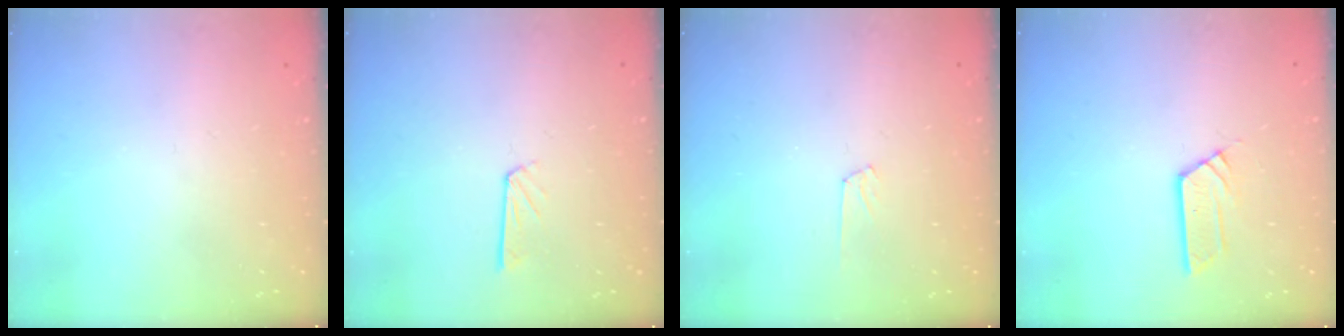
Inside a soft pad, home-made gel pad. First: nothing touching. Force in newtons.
{"total": 4.5, "press": 4.5, "slide": 0.4}
{"total": 6.2, "press": 6.2, "slide": 0.4}
{"total": 4.7, "press": 4.7, "slide": 0.2}